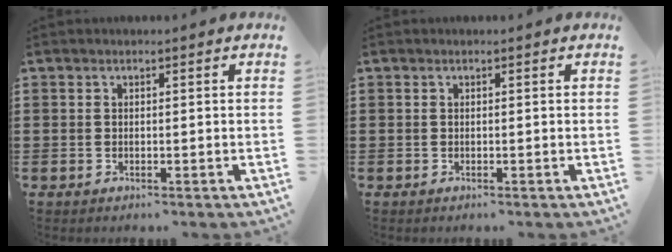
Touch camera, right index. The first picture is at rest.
{"total": 0.0}